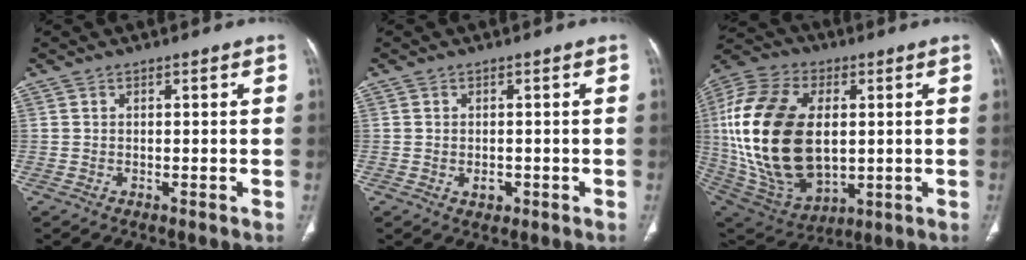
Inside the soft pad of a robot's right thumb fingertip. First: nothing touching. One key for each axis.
{"total": 1.9, "fx": -0.5, "fy": 1.4, "fz": 1.1, "tx": -0.012, "ty": 0.002, "tz": -0.003}
{"total": 27.8, "fx": 1.9, "fy": 16.9, "fz": 22.0, "tx": -0.447, "ty": -0.012, "tz": 0.050}